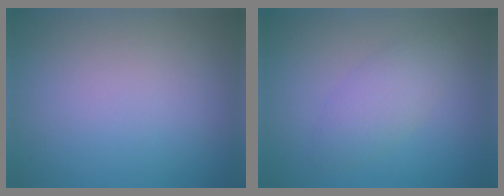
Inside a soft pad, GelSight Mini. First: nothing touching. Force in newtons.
{"total": 2.5, "press": 2.5, "slide": 0.0}